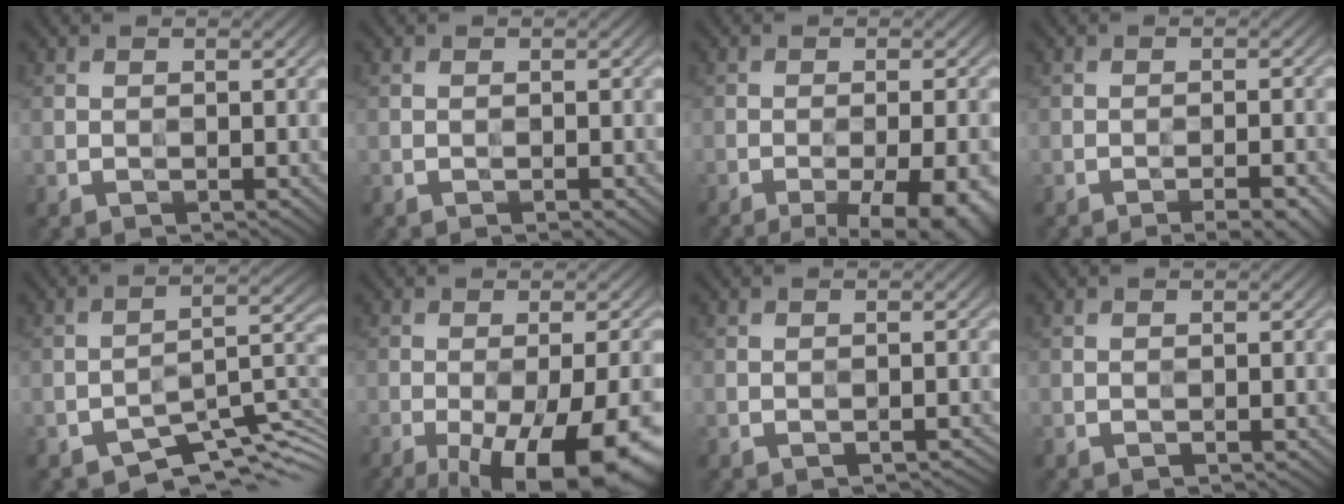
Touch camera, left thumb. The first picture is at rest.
{"total": 0.7, "force": [-0.5, 0.0, 0.6], "torque": [-0.009, 0.000, -0.009]}
{"total": 11.1, "force": [-6.1, 3.3, 8.6], "torque": [-0.109, -0.008, -0.067]}
{"total": 4.6, "force": [-3.0, 0.8, 3.3], "torque": [-0.050, 0.016, -0.044]}
{"total": 7.5, "force": [-5.6, 2.5, 4.3], "torque": [-0.053, -0.003, -0.099]}
{"total": 16.4, "force": [-8.4, 5.1, 13.2], "torque": [-0.185, -0.018, -0.108]}
{"total": 0.7, "force": [-0.6, 0.1, 0.4], "torque": [-0.004, 0.002, -0.008]}
{"total": 0.0}